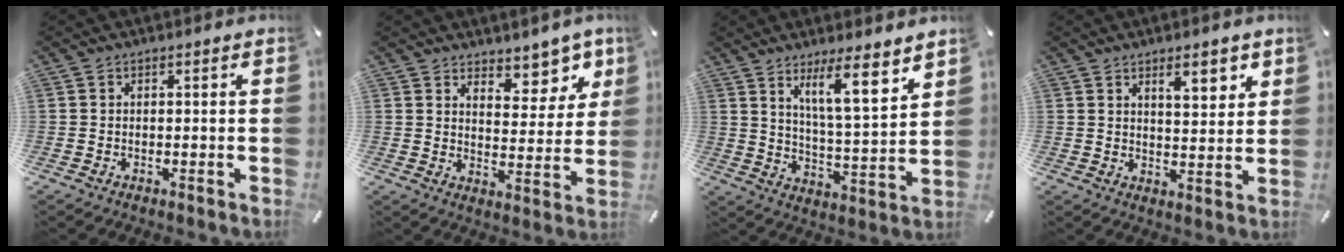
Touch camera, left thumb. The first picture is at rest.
{"total": 8.8, "force": [7.2, 4.6, 2.3], "torque": [-0.006, -0.069, 0.125]}
{"total": 11.7, "force": [8.2, 2.4, 8.0], "torque": [-0.128, -0.053, 0.136]}
{"total": 6.8, "force": [4.5, 2.7, 4.4], "torque": [-0.049, -0.024, 0.071]}